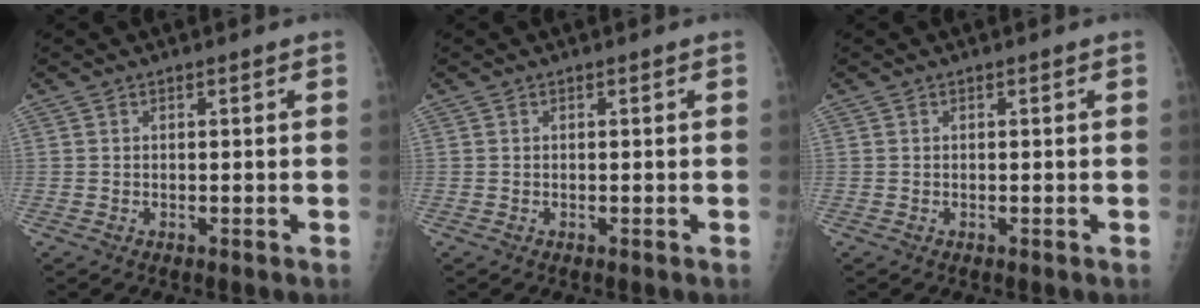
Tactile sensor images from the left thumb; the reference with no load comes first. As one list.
[{"total": 0.0}, {"total": 0.0}]